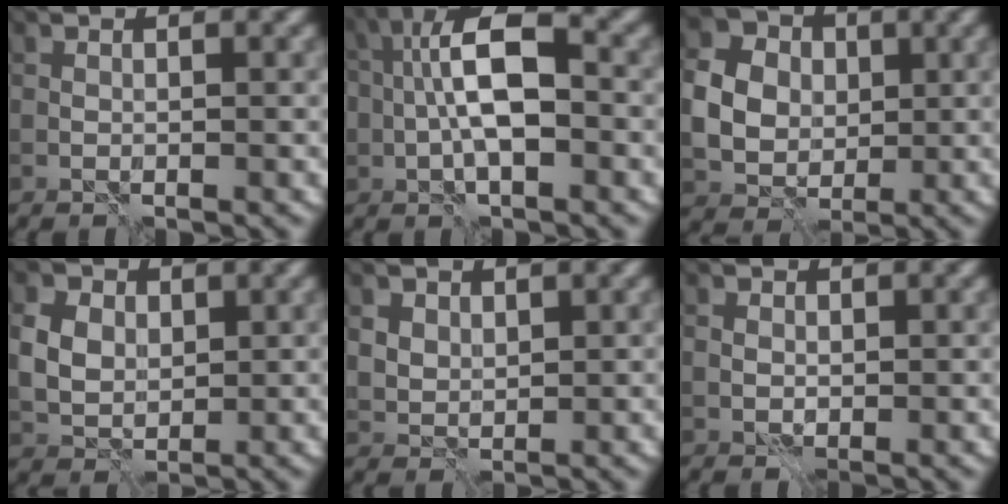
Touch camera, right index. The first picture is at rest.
{"total": 6.8, "force": [-0.2, 3.4, 5.9], "torque": [-0.110, 0.012, -0.010]}
{"total": 5.9, "force": [0.7, 5.2, 2.6], "torque": [-0.069, 0.001, 0.011]}
{"total": 4.6, "force": [1.5, 3.6, 2.3], "torque": [-0.057, 0.009, 0.020]}
{"total": 2.3, "force": [1.4, 1.7, 0.6], "torque": [-0.017, -0.009, 0.034]}
{"total": 0.9, "force": [0.3, 0.8, 0.0], "torque": [0.001, 0.000, 0.004]}